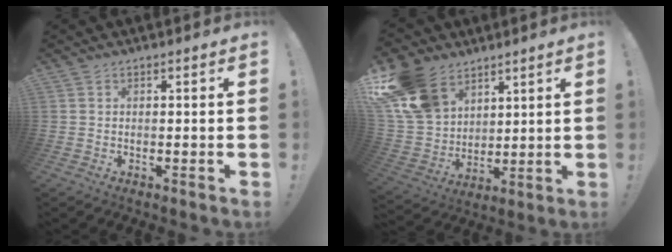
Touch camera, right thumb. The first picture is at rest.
{"total": 17.4, "force": [10.4, 11.7, 7.5], "torque": [-0.151, -0.055, 0.207]}